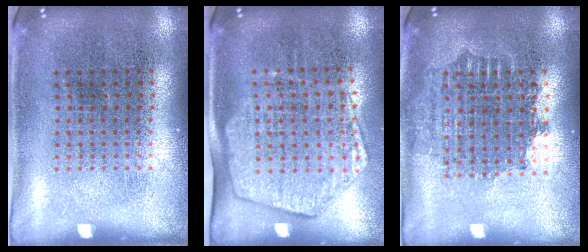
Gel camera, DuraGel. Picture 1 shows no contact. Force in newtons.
{"total": 1.8, "press": 1.6, "slide": 0.8}
{"total": 1.7, "press": 1.4, "slide": 1.0}